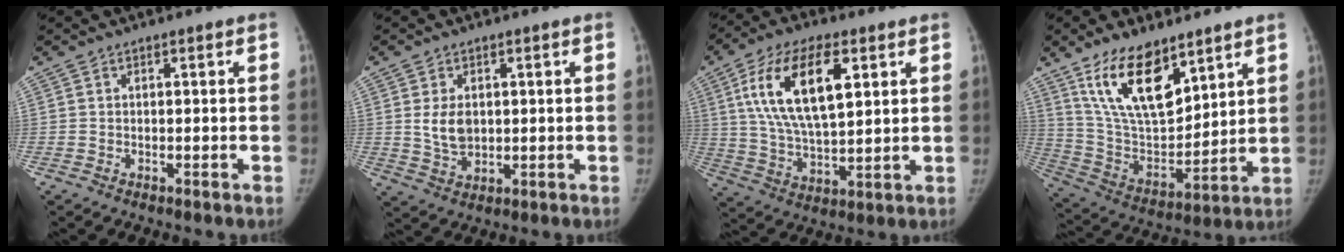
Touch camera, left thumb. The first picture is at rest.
{"total": 5.6, "force": [0.9, 3.9, 3.9], "torque": [-0.055, -0.012, 0.027]}
{"total": 17.4, "force": [6.1, 7.7, 14.3], "torque": [-0.250, -0.013, 0.114]}
{"total": 17.7, "force": [11.0, 8.0, 11.3], "torque": [-0.161, -0.061, 0.220]}